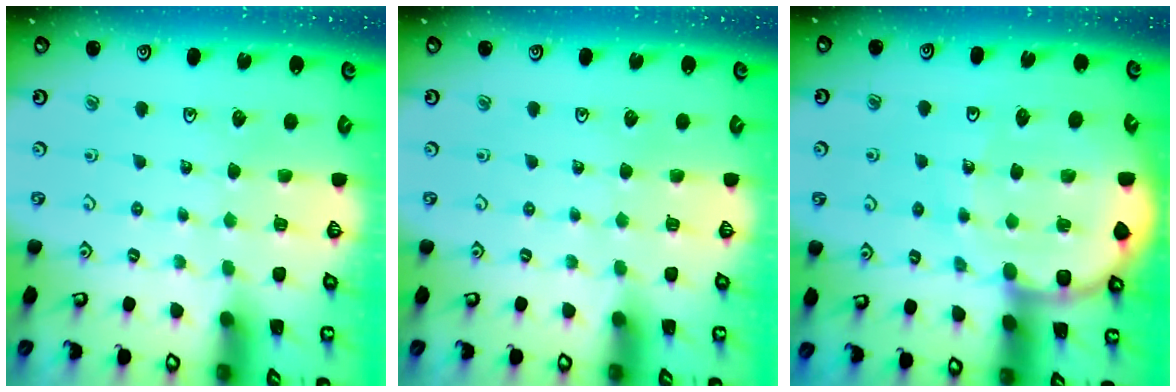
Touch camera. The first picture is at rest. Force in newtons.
{"total": 0.0}
{"total": 10.7, "press": 10.7, "slide": 1.3}